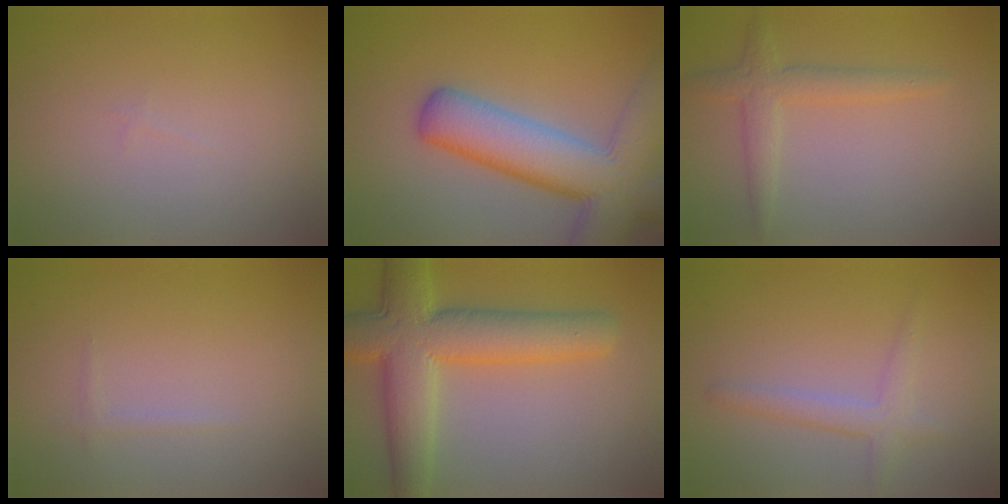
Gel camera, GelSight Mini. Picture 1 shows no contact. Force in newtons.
{"total": 10.5, "press": 10.5, "slide": 0.7}
{"total": 2.6, "press": 2.6, "slide": 0.1}
{"total": 0.5, "press": 0.5, "slide": 0.1}
{"total": 8.8, "press": 8.8, "slide": 0.3}
{"total": 1.7, "press": 1.7, "slide": 0.2}